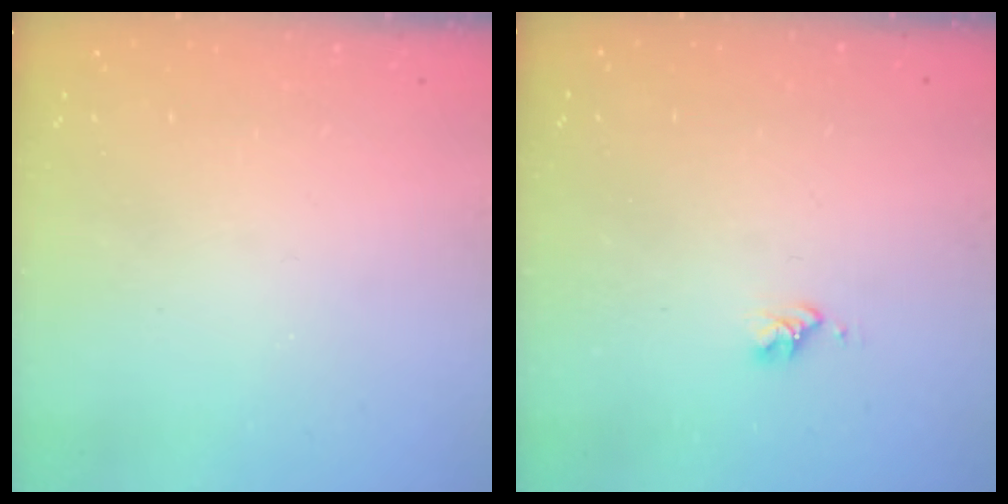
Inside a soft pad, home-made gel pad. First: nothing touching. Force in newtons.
{"total": 2.8, "press": 2.8, "slide": 0.3}